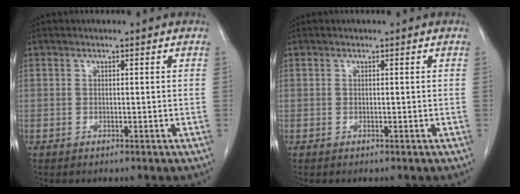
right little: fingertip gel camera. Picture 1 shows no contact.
{"total": 0.0}